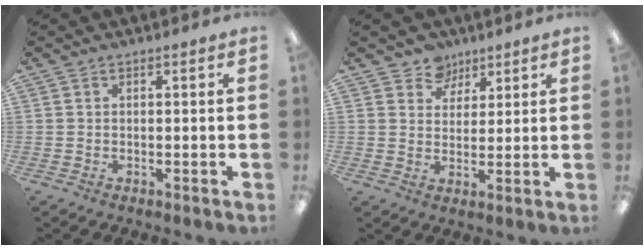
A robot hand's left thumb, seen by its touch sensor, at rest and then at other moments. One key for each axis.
{"total": 6.7, "fx": 4.7, "fy": 4.8, "fz": 0.7, "tx": -0.016, "ty": -0.026, "tz": 0.087}